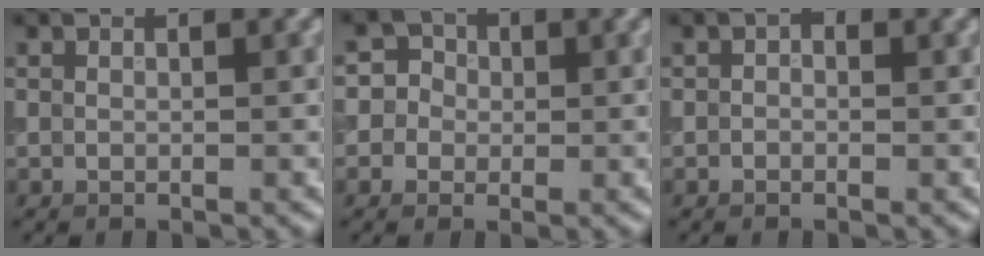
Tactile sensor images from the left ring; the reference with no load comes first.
{"total": 3.1, "force": [0.0, 3.1, 0.7], "torque": [0.017, 0.013, -0.020]}
{"total": 0.8, "force": [-0.2, 0.6, 0.5], "torque": [-0.007, -0.003, -0.013]}